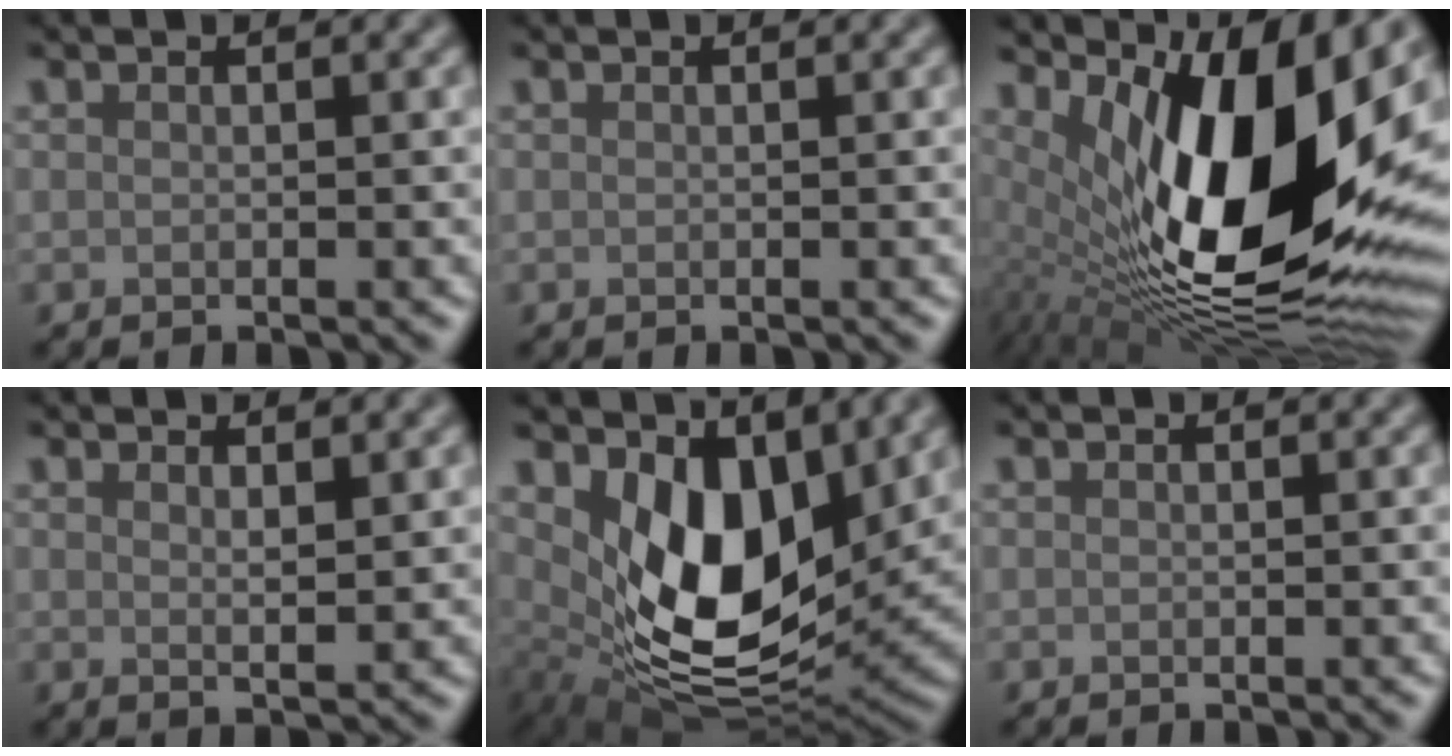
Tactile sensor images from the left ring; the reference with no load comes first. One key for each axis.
{"total": 0.0}
{"total": 18.4, "fx": 2.5, "fy": 7.9, "fz": 16.4, "tx": -0.255, "ty": -0.007, "tz": 0.046}
{"total": 1.5, "fx": 1.0, "fy": 0.3, "fz": 1.0, "tx": -0.017, "ty": -0.005, "tz": 0.018}
{"total": 10.3, "fx": 2.6, "fy": 6.0, "fz": 8.0, "tx": -0.146, "ty": -0.033, "tz": 0.054}
{"total": 0.0}